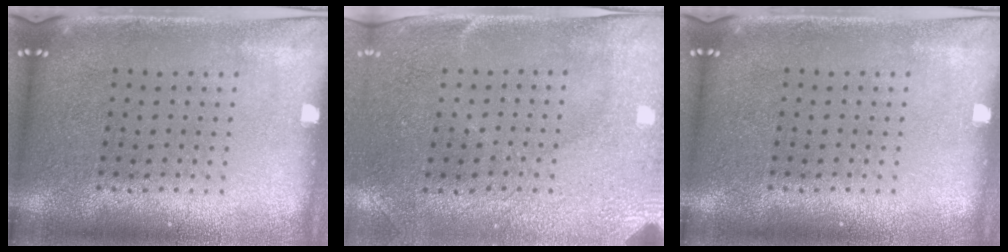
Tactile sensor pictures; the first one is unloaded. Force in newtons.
{"total": 2.9, "press": 2.4, "slide": 1.6}
{"total": 0.0}